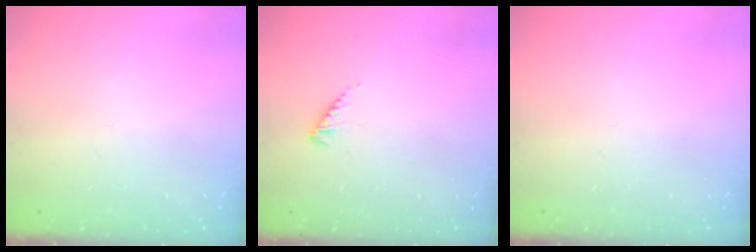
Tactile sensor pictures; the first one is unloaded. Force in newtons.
{"total": 2.3, "press": 2.3, "slide": 0.5}
{"total": 0.0}